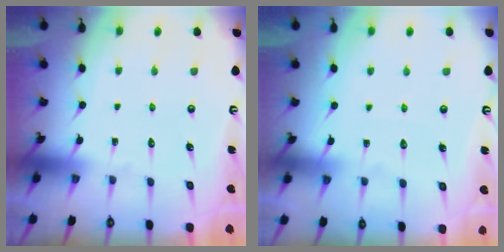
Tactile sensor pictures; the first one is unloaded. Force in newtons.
{"total": 3.7, "press": 3.6, "slide": 0.5}